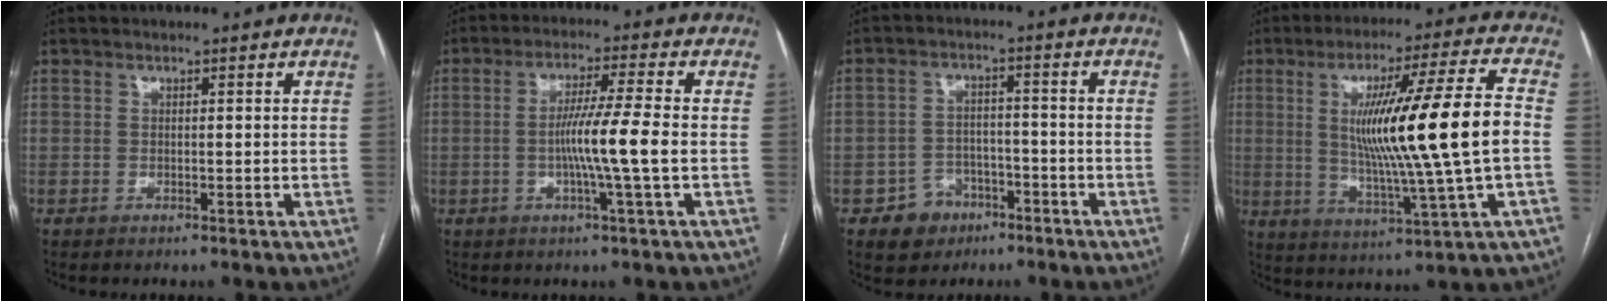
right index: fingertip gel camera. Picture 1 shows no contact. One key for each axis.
{"total": 7.7, "fx": -1.3, "fy": -1.5, "fz": 7.4, "tx": -0.133, "ty": -0.004, "tz": -0.026}
{"total": 5.9, "fx": -3.3, "fy": 4.8, "fz": 1.2, "tx": -0.014, "ty": 0.014, "tz": -0.043}
{"total": 17.6, "fx": 0.5, "fy": -1.2, "fz": 17.6, "tx": -0.294, "ty": -0.002, "tz": 0.005}